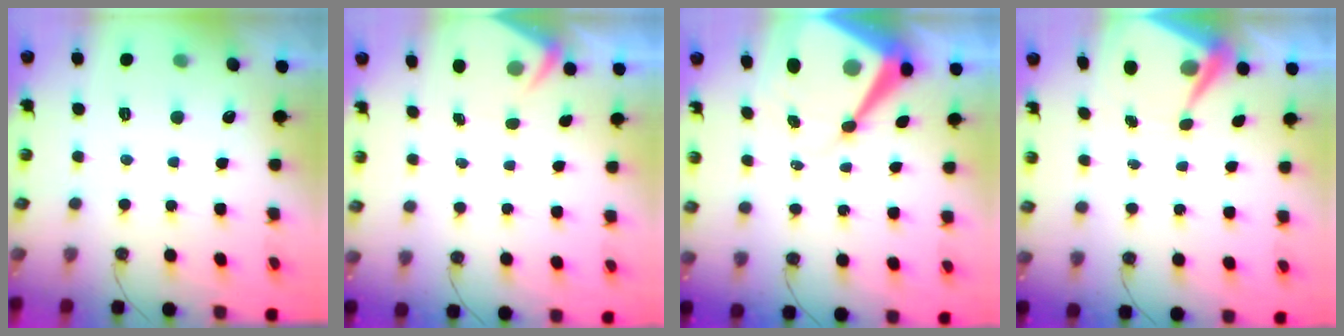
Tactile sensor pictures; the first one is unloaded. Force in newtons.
{"total": 2.9, "press": 2.9, "slide": 0.4}
{"total": 15.0, "press": 15.0, "slide": 1.3}
{"total": 6.1, "press": 6.1, "slide": 0.3}